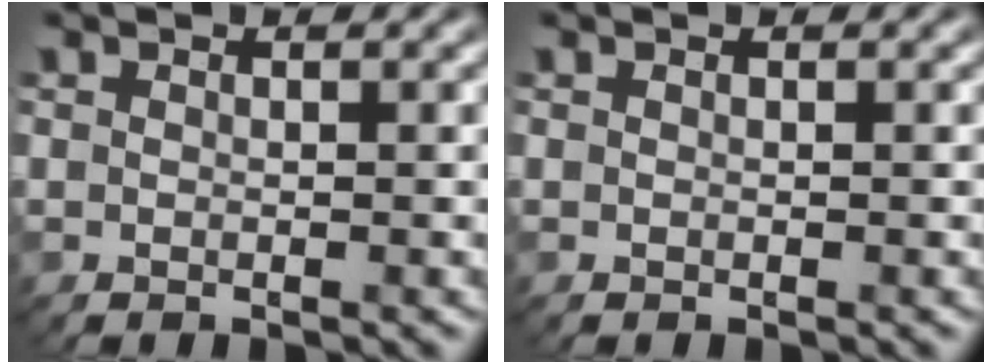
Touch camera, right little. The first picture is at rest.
{"total": 0.0}